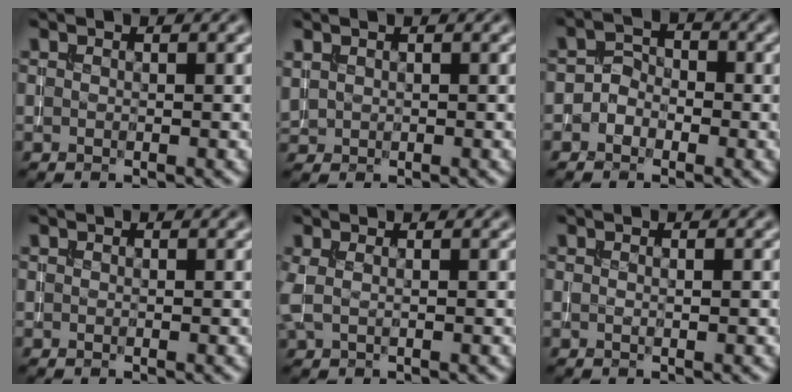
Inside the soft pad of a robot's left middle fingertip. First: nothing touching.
{"total": 0.9, "force": [0.6, 0.6, 0.3], "torque": [-0.008, 0.003, 0.015]}
{"total": 1.8, "force": [-0.8, 1.5, 0.7], "torque": [-0.007, 0.009, -0.021]}
{"total": 0.0}
{"total": 1.0, "force": [0.3, 0.3, 0.9], "torque": [-0.019, 0.009, 0.002]}
{"total": 0.8, "force": [0.2, 0.2, 0.8], "torque": [-0.002, -0.004, 0.000]}